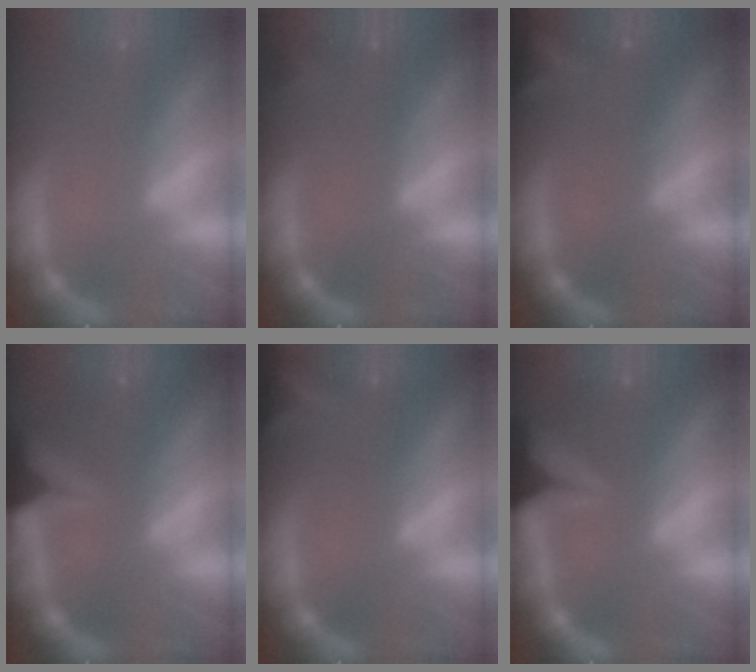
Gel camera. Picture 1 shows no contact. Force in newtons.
{"total": 0.9}
{"total": 4.5}
{"total": 7.0}
{"total": 5.0}
{"total": 8.9}